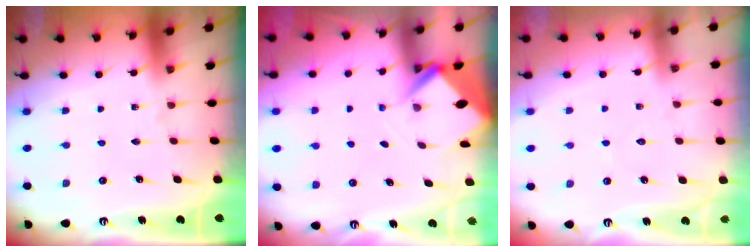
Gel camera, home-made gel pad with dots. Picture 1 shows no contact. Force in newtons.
{"total": 2.6, "press": 2.6, "slide": 0.1}
{"total": 4.9, "press": 4.9, "slide": 0.6}